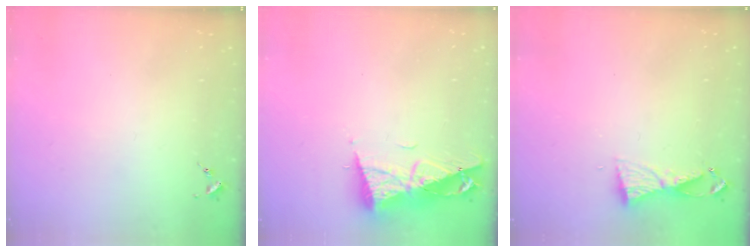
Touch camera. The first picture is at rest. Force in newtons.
{"total": 10.4, "press": 10.3, "slide": 1.4}
{"total": 5.4, "press": 5.4, "slide": 0.5}